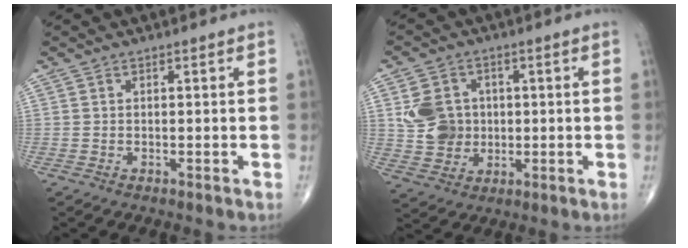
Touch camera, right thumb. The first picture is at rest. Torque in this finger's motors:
{"motor_torque": [0.02, 0.21, 0.49, 0.35, 0.06]}